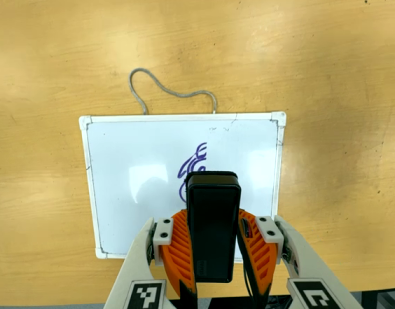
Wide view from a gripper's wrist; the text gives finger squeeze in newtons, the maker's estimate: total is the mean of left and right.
{"total": 5.5, "left": 4.1, "right": 6.9}